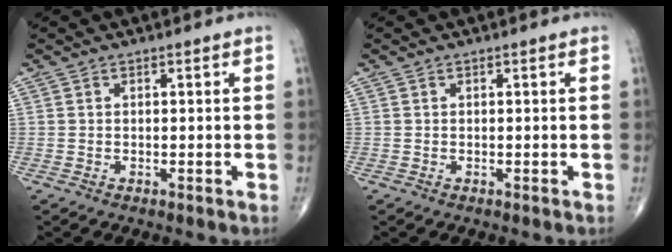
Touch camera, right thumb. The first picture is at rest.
{"total": 0.0}